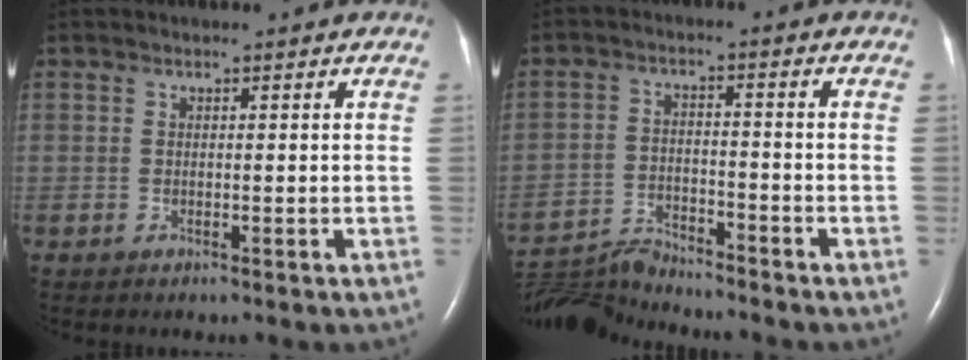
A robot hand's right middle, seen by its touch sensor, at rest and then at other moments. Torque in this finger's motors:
{"motor_torque": [-0.70, -0.54, -0.11, -0.04]}